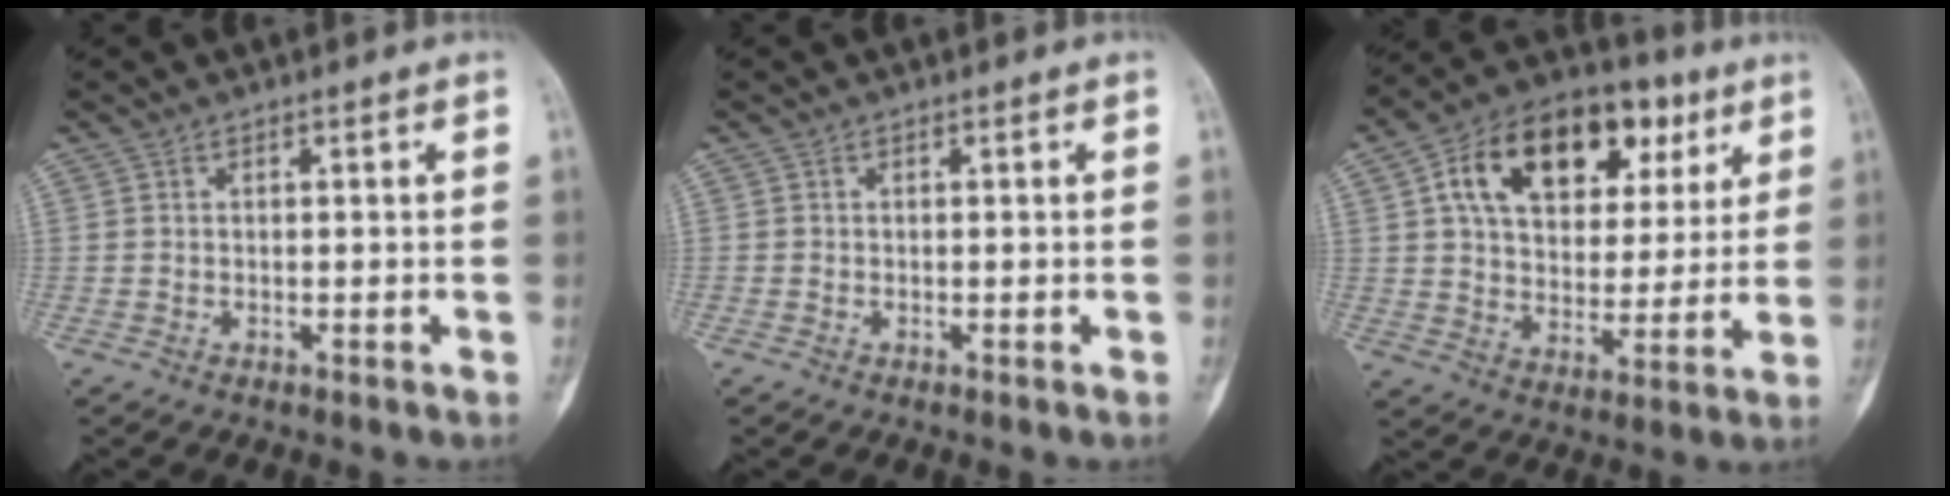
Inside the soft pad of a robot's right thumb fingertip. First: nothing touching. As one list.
[{"total": 0.0}, {"total": 21.7, "force": [8.4, 13.8, 14.5], "torque": [-0.193, 0.005, 0.130]}]